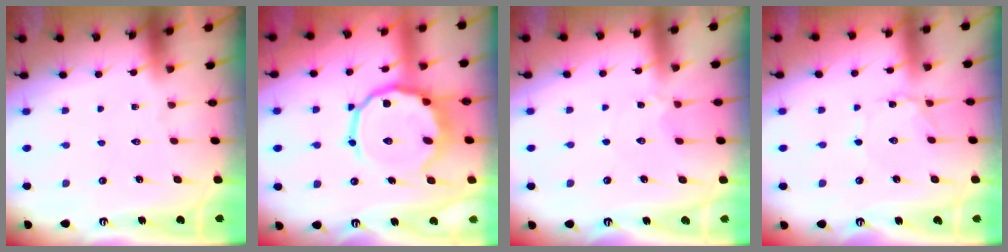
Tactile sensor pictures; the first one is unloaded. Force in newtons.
{"total": 14.2, "press": 13.9, "slide": 2.9}
{"total": 3.0, "press": 3.0, "slide": 0.4}
{"total": 2.3, "press": 2.3, "slide": 0.3}